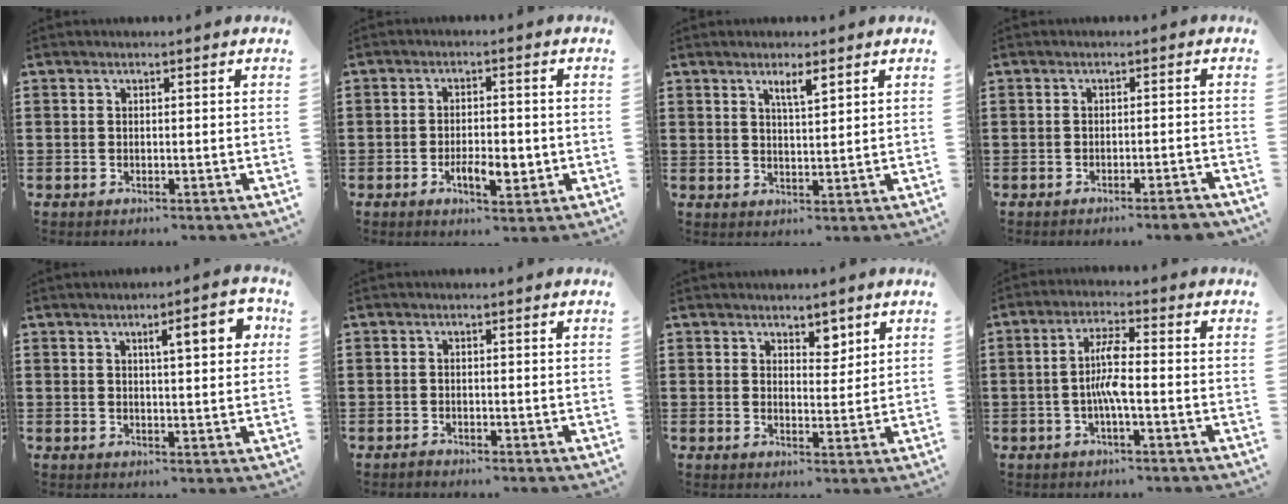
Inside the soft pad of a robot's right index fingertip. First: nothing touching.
{"total": 5.0, "force": [-1.5, 2.0, 4.3], "torque": [-0.069, 0.000, -0.027]}
{"total": 2.8, "force": [1.8, 0.5, 2.1], "torque": [-0.035, 0.000, 0.029]}
{"total": 2.3, "force": [-2.0, -0.2, 1.2], "torque": [-0.020, -0.001, -0.037]}
{"total": 6.1, "force": [2.3, 1.4, 5.4], "torque": [-0.077, -0.002, 0.029]}
{"total": 0.6, "force": [-0.6, 0.2, 0.1], "torque": [-0.003, 0.000, -0.013]}
{"total": 3.3, "force": [2.7, 1.8, 0.9], "torque": [-0.009, 0.001, 0.047]}
{"total": 5.7, "force": [-1.0, 1.1, 5.5], "torque": [-0.113, 0.002, -0.025]}